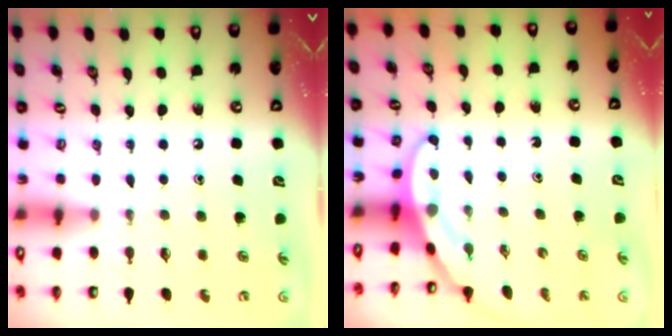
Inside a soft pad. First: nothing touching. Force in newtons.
{"total": 3.2, "press": 3.2, "slide": 0.1}